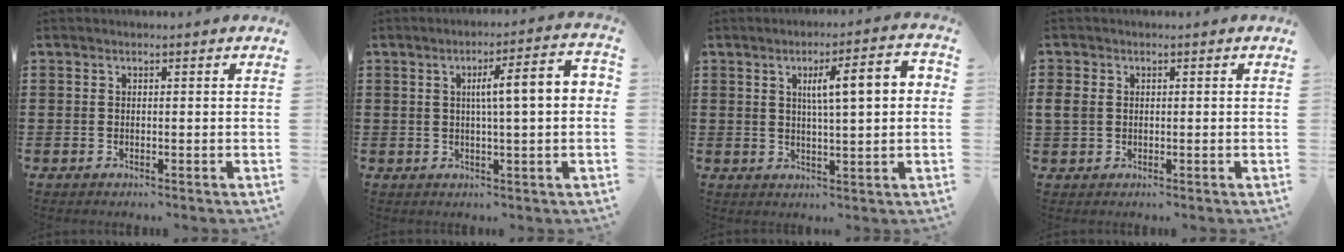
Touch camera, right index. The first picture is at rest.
{"total": 7.2, "force": [0.8, 0.6, 7.1], "torque": [-0.124, -0.002, 0.004]}
{"total": 7.4, "force": [1.6, 1.4, 7.1], "torque": [-0.121, -0.002, 0.018]}
{"total": 1.9, "force": [0.1, 1.5, 1.1], "torque": [-0.040, 0.002, -0.004]}